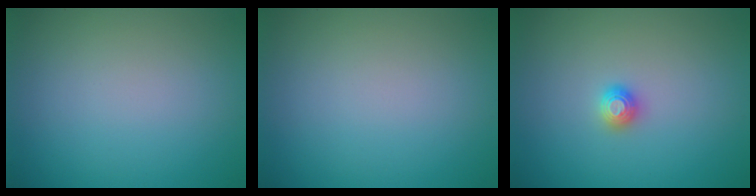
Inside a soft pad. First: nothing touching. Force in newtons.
{"total": 0.0}
{"total": 0.9, "press": 0.9, "slide": 0.0}